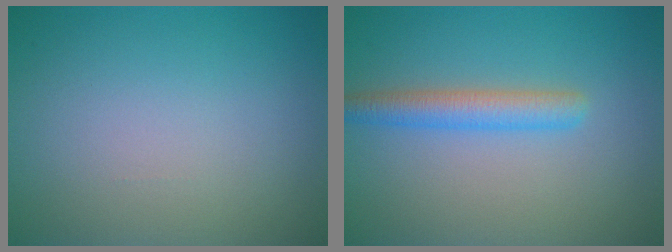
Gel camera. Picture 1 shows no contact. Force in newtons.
{"total": 3.0, "press": 3.0, "slide": 0.1}